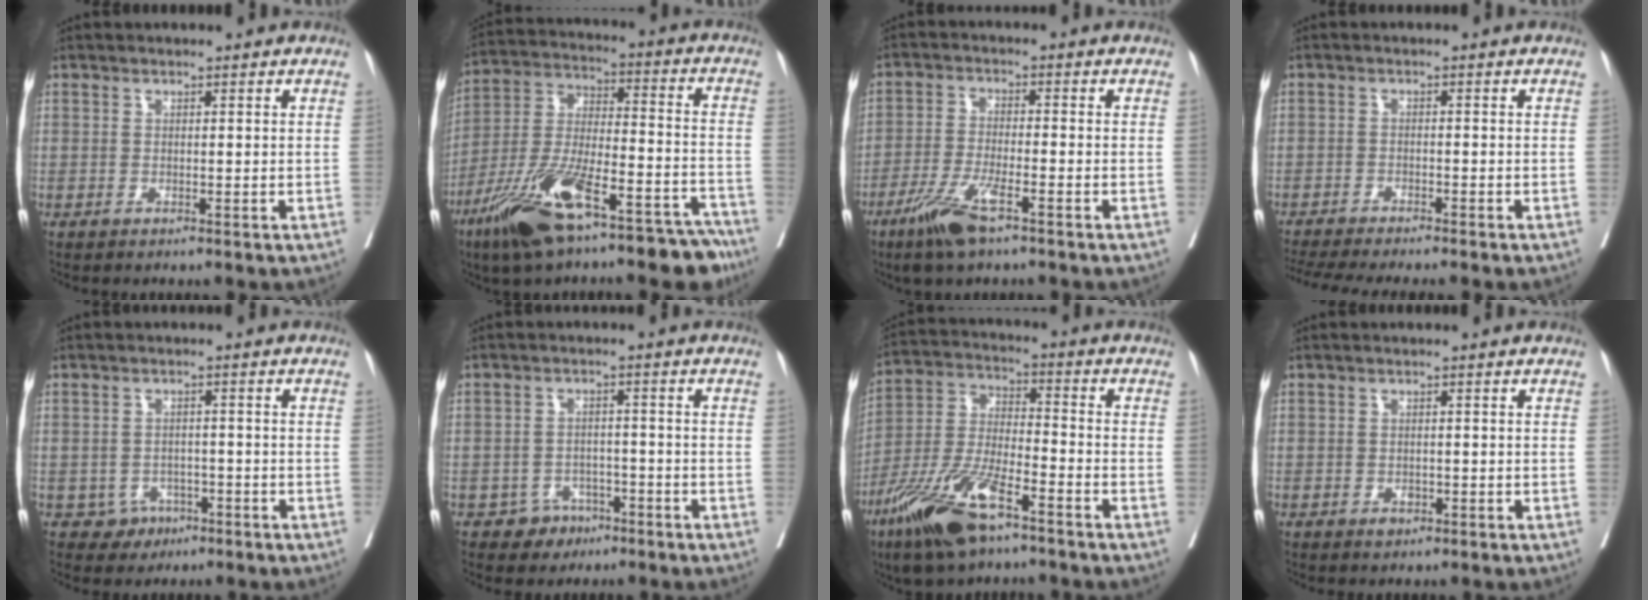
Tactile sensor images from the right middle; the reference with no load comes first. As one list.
[{"total": 21.5, "force": [-15.1, 5.5, 14.2], "torque": [-0.225, 0.012, -0.260]}, {"total": 7.5, "force": [-4.8, 0.9, 5.7], "torque": [-0.120, -0.015, -0.089]}, {"total": 10.1, "force": [-8.9, 0.3, 4.7], "torque": [-0.062, -0.011, -0.136]}, {"total": 3.4, "force": [-1.7, 2.9, 0.4], "torque": [0.001, 0.012, -0.018]}, {"total": 3.9, "force": [-2.4, 3.0, 0.4], "torque": [0.001, 0.014, -0.030]}, {"total": 14.3, "force": [-8.9, 3.4, 10.6], "torque": [-0.226, -0.022, -0.169]}, {"total": 1.2, "force": [-0.6, 0.8, 0.6], "torque": [-0.008, 0.002, -0.005]}]